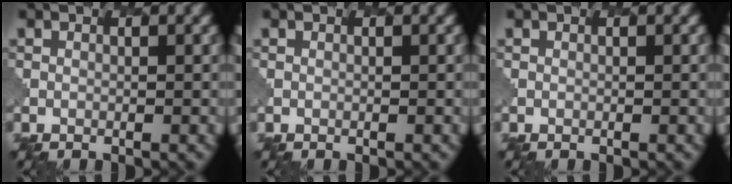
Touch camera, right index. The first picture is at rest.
{"total": 0.0}
{"total": 0.0}